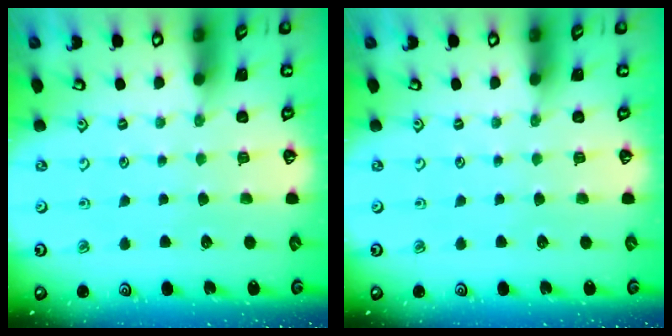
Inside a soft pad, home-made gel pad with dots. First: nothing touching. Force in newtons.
{"total": 0.0}